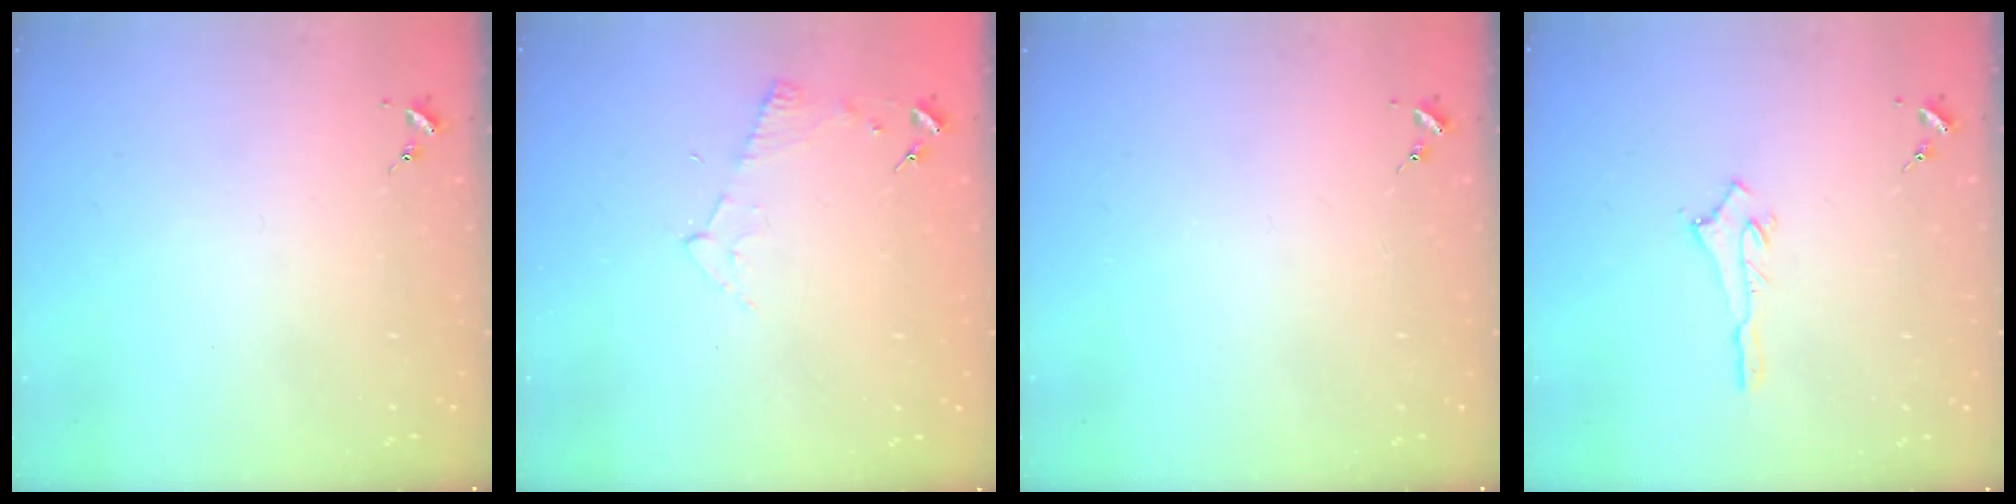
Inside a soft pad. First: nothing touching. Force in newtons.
{"total": 5.2, "press": 5.1, "slide": 0.6}
{"total": 0.0}
{"total": 2.7, "press": 2.7, "slide": 0.2}